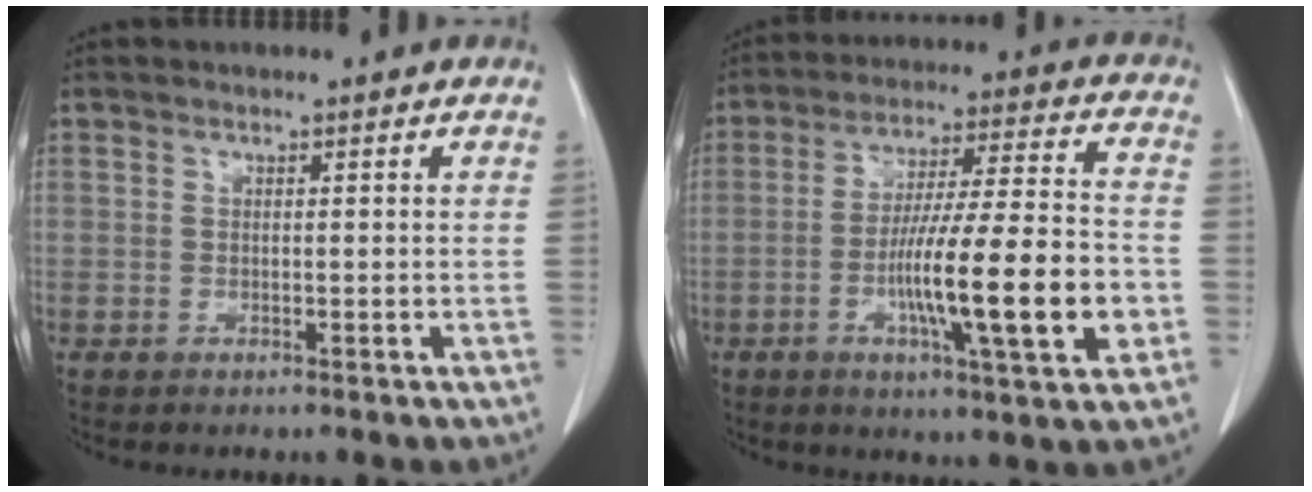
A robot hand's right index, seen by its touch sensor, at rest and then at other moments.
{"total": 17.1, "force": [-4.4, 0.9, 16.5], "torque": [-0.274, -0.006, -0.070]}